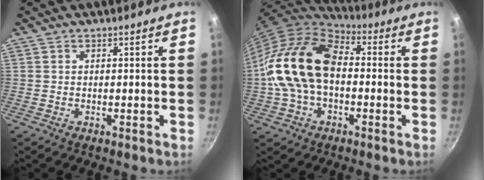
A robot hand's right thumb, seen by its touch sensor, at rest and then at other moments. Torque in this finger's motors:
{"motor_torque": [2.13, 2.88, 2.08, -0.68, 0.30]}